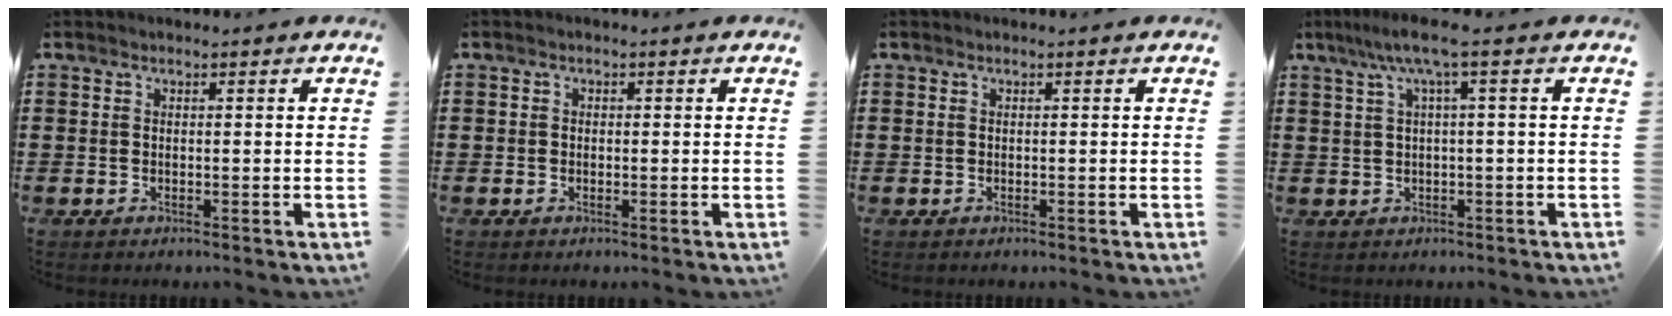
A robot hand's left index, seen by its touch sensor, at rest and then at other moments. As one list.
[{"total": 0.7, "force": [-0.1, 0.6, 0.3], "torque": [-0.007, 0.003, -0.002]}, {"total": 0.0}, {"total": 5.4, "force": [1.3, 0.3, 5.2], "torque": [-0.102, 0.004, 0.019]}]